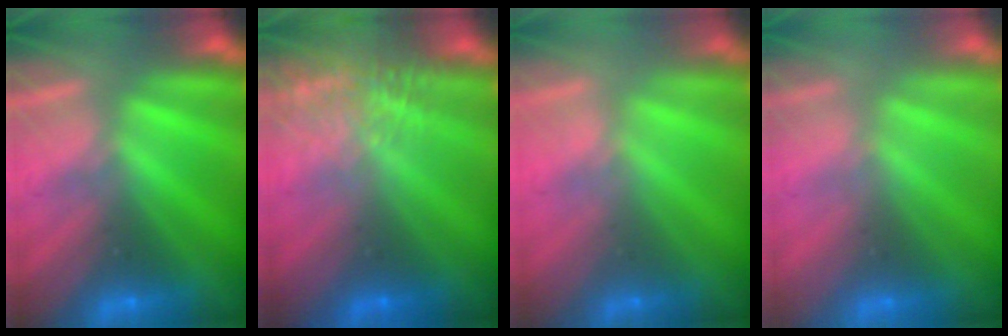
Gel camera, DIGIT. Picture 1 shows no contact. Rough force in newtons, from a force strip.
{"total": 6.1}
{"total": 2.3}
{"total": 2.8}